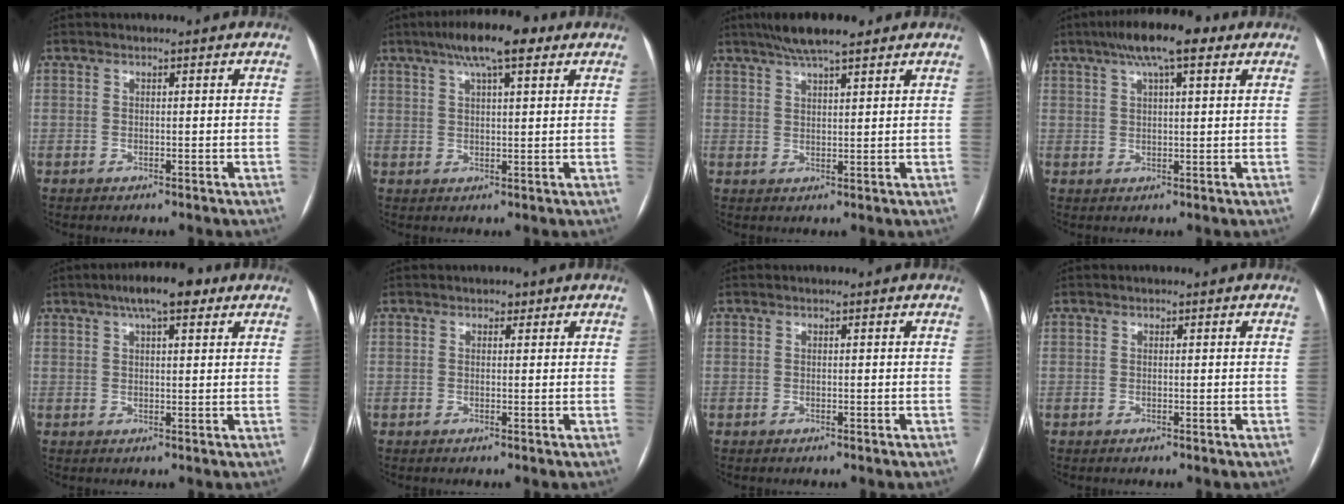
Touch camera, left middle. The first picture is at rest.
{"total": 9.3, "force": [5.7, 2.0, 7.1], "torque": [-0.120, 0.025, 0.087]}
{"total": 7.9, "force": [6.0, 1.2, 5.0], "torque": [-0.081, 0.026, 0.098]}
{"total": 9.9, "force": [6.0, 2.1, 7.6], "torque": [-0.128, 0.030, 0.091]}
{"total": 7.5, "force": [4.6, 2.0, 5.5], "torque": [-0.093, 0.023, 0.069]}
{"total": 0.8, "force": [0.5, 0.6, 0.3], "torque": [-0.002, 0.000, 0.005]}
{"total": 0.0}
{"total": 0.0}